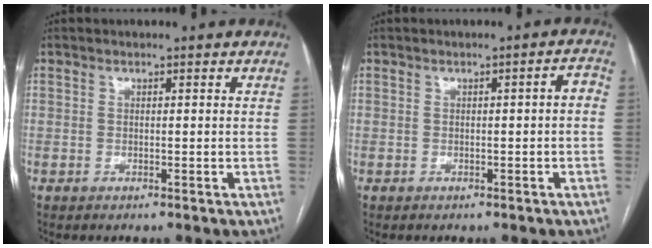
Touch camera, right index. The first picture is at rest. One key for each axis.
{"total": 2.1, "fx": -0.1, "fy": 0.5, "fz": 2.1, "tx": -0.022, "ty": 0.011, "tz": -0.001}